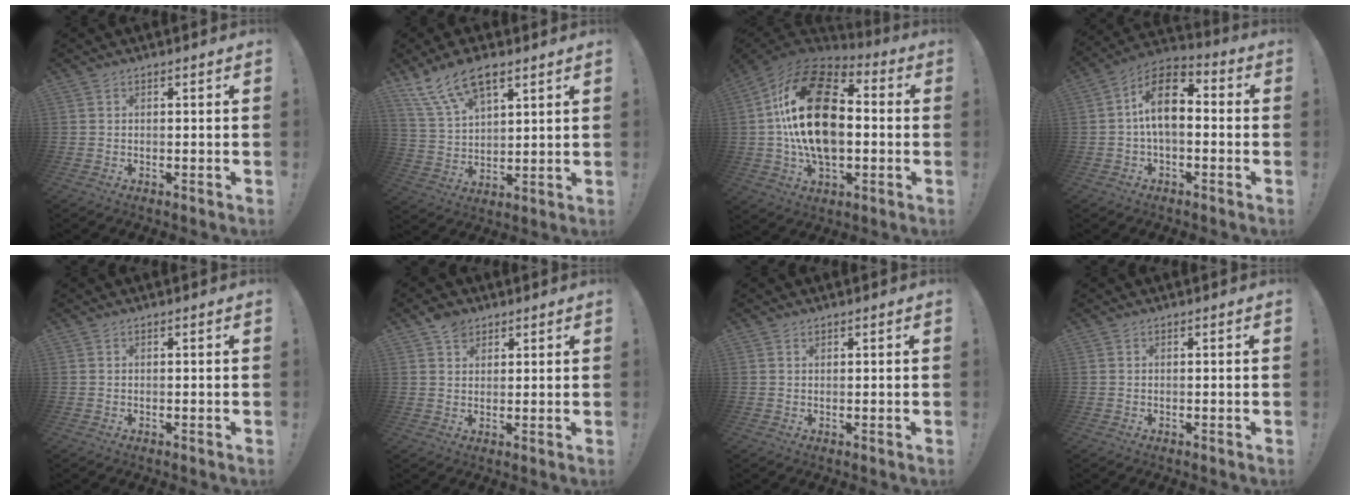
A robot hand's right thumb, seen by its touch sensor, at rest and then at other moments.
{"total": 13.4, "force": [8.7, 6.3, 8.0], "torque": [-0.151, -0.034, 0.164]}
{"total": 26.7, "force": [1.6, 16.4, 21.0], "torque": [-0.396, 0.018, 0.028]}
{"total": 12.3, "force": [0.9, 7.3, 9.8], "torque": [-0.180, 0.011, 0.017]}
{"total": 0.0}
{"total": 4.7, "force": [3.1, 3.2, 1.5], "torque": [-0.018, -0.011, 0.057]}
{"total": 0.6, "force": [0.6, 0.2, 0.1], "torque": [0.003, -0.002, 0.011]}
{"total": 0.0}